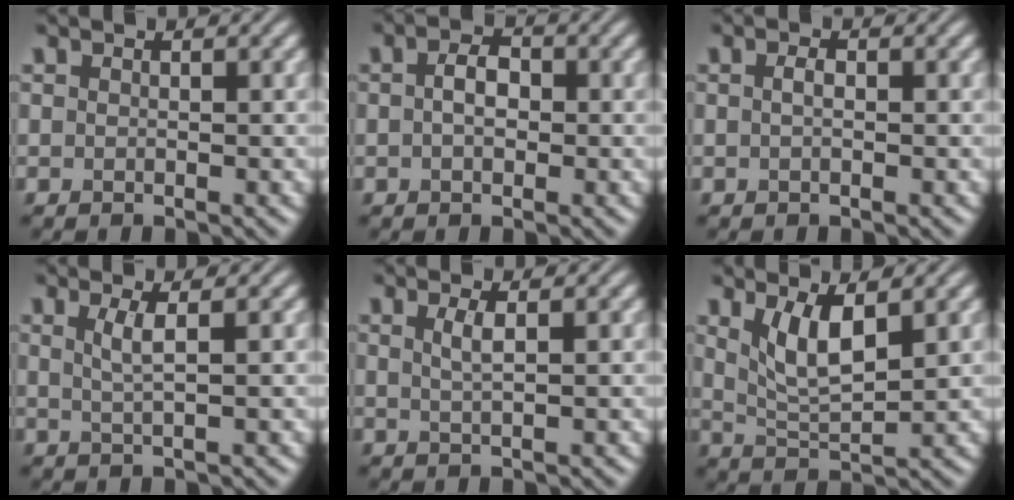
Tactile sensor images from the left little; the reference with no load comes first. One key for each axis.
{"total": 2.4, "fx": 0.1, "fy": 1.5, "fz": 1.9, "tx": -0.035, "ty": 0.004, "tz": -0.003}
{"total": 0.8, "fx": 0.0, "fy": 0.4, "fz": 0.8, "tx": -0.019, "ty": 0.001, "tz": -0.001}
{"total": 2.1, "fx": 0.6, "fy": 0.5, "fz": 1.9, "tx": -0.034, "ty": -0.002, "tz": 0.009}
{"total": 1.6, "fx": 0.5, "fy": 0.4, "fz": 1.4, "tx": -0.026, "ty": 0.001, "tz": 0.008}
{"total": 4.2, "fx": 1.8, "fy": 1.4, "fz": 3.5, "tx": -0.077, "ty": -0.008, "tz": 0.039}